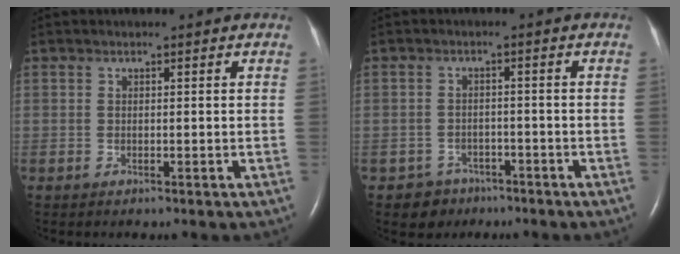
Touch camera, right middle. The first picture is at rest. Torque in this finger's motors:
{"motor_torque": [0.01, -0.03, -0.03, 0.00]}